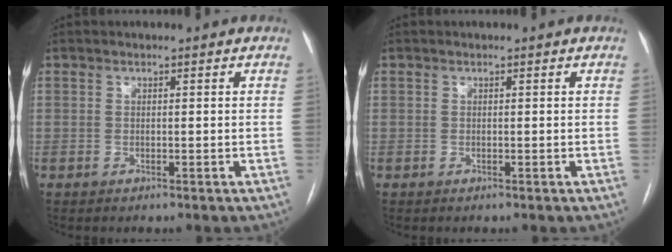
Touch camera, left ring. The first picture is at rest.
{"total": 0.0}